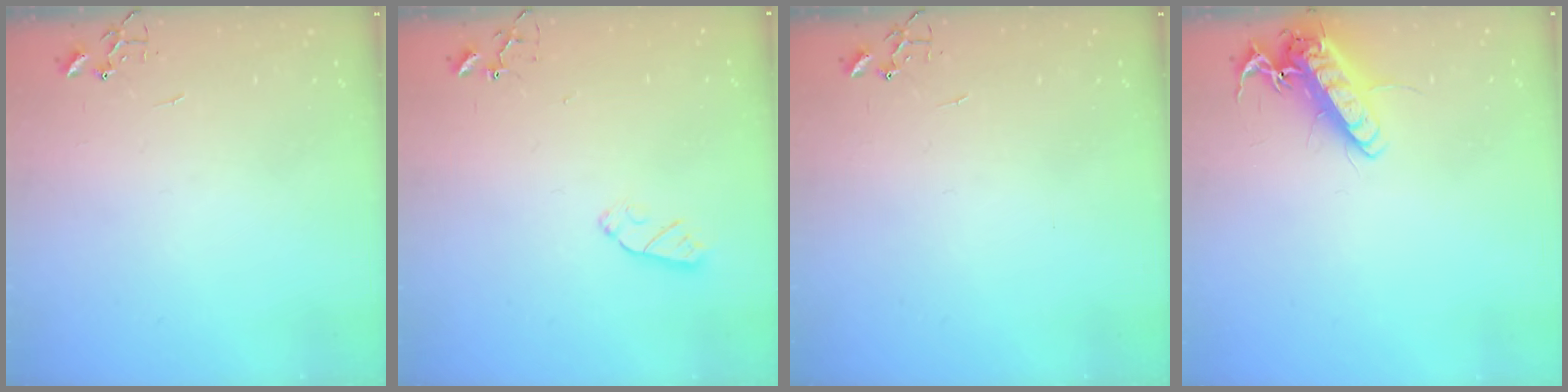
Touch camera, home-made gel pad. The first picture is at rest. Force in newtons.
{"total": 5.2, "press": 5.2, "slide": 0.7}
{"total": 0.0}
{"total": 13.8, "press": 13.7, "slide": 1.9}